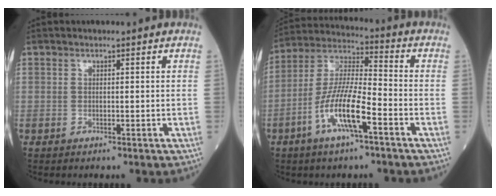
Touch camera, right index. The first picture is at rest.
{"total": 11.8, "force": [-5.0, 1.9, 10.5], "torque": [-0.208, 0.000, -0.099]}